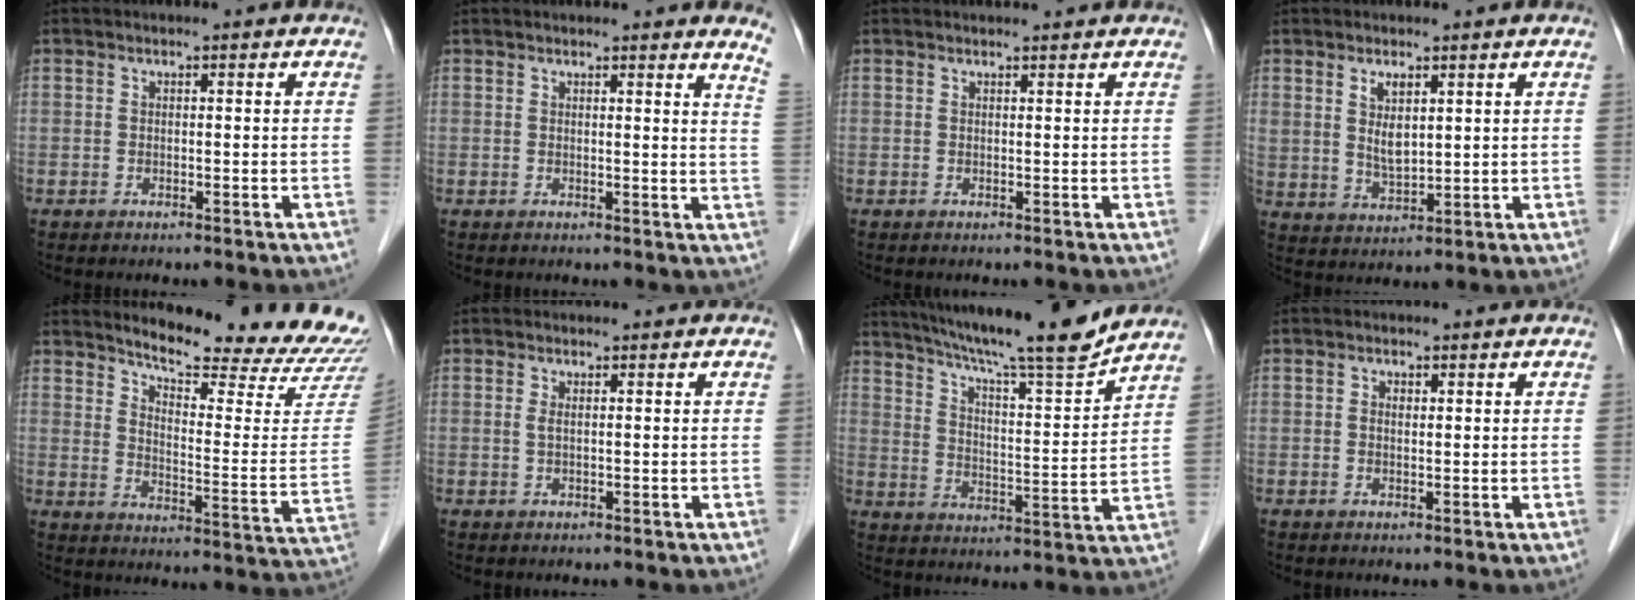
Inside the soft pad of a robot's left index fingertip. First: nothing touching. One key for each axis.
{"total": 5.4, "fx": 5.0, "fy": -0.5, "fz": 2.0, "tx": -0.020, "ty": -0.025, "tz": 0.031}
{"total": 2.5, "fx": 2.4, "fy": 0.0, "fz": 0.5, "tx": -0.008, "ty": 0.015, "tz": 0.031}
{"total": 4.5, "fx": 2.0, "fy": 1.9, "fz": 3.6, "tx": -0.075, "ty": -0.005, "tz": 0.046}
{"total": 20.7, "fx": 19.4, "fy": 1.6, "fz": 7.1, "tx": -0.099, "ty": -0.108, "tz": 0.235}
{"total": 0.7, "fx": 0.2, "fy": 0.1, "fz": 0.7, "tx": -0.022, "ty": -0.002, "tz": 0.003}
{"total": 16.2, "fx": 14.4, "fy": -0.7, "fz": 7.4, "tx": -0.123, "ty": -0.016, "tz": 0.217}
{"total": 0.8, "fx": 0.2, "fy": 0.5, "fz": 0.6, "tx": -0.015, "ty": 0.000, "tz": 0.004}